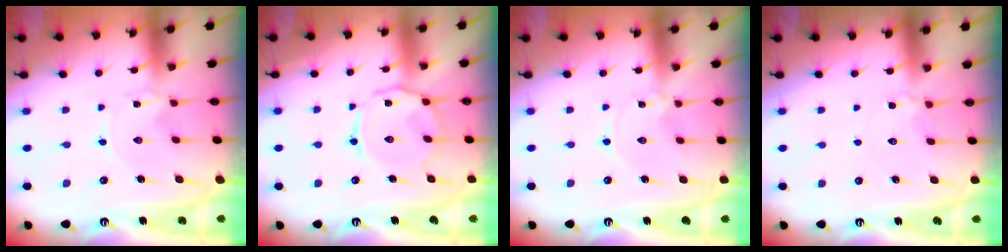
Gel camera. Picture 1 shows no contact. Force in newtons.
{"total": 8.1, "press": 8.1, "slide": 0.8}
{"total": 0.0}
{"total": 2.9, "press": 2.9, "slide": 0.6}